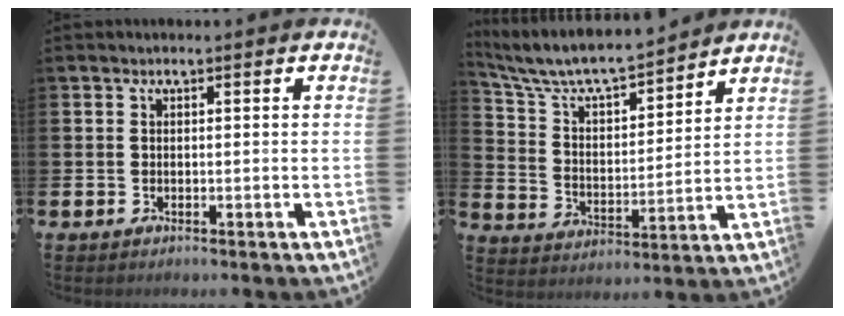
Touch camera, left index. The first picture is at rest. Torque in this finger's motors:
{"motor_torque": [1.00, -1.14, 0.22, 0.11]}